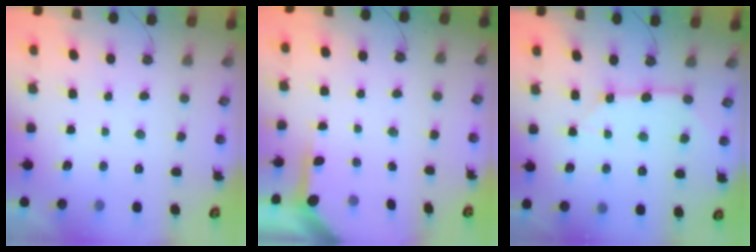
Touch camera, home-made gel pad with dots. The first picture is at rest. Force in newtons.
{"total": 4.0, "press": 4.0, "slide": 0.3}
{"total": 9.7, "press": 9.6, "slide": 1.2}